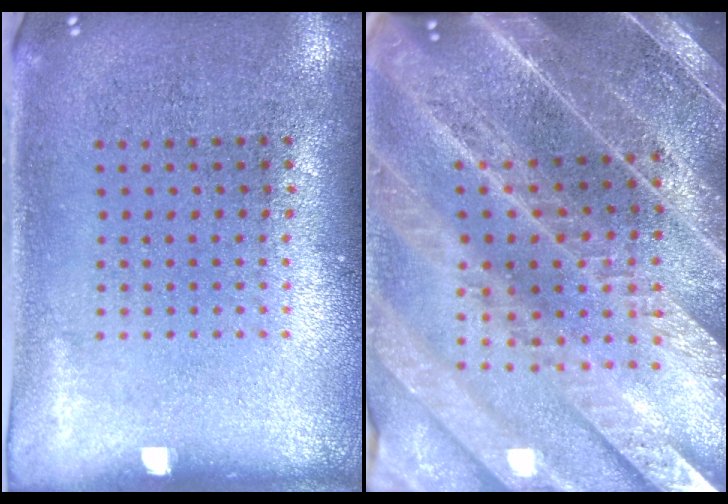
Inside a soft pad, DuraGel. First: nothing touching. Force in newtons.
{"total": 4.2, "press": 3.8, "slide": 1.8}